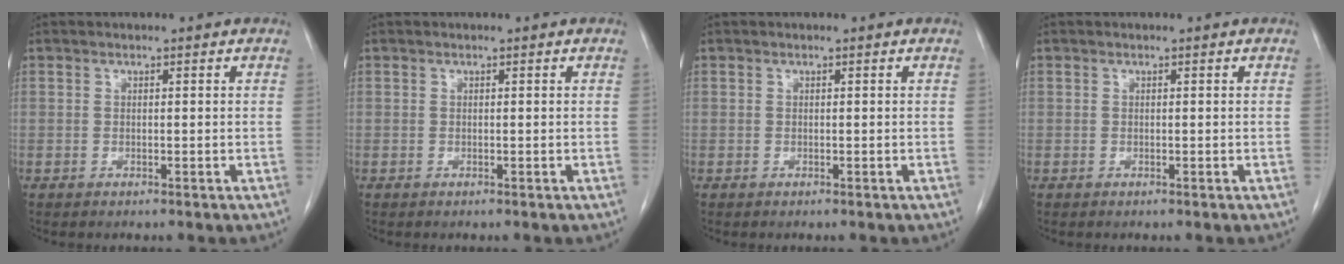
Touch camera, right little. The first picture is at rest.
{"total": 0.0}
{"total": 0.0}
{"total": 0.0}